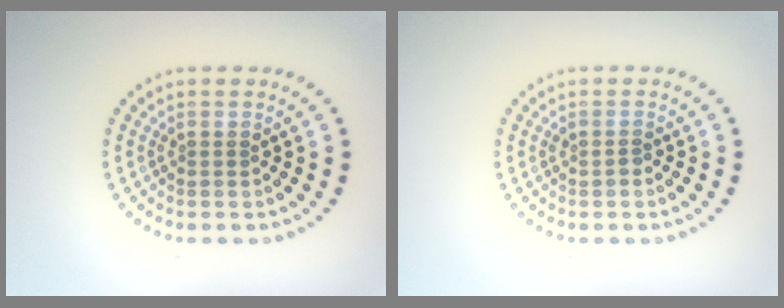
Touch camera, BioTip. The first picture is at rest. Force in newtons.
{"total": 0.6, "press": 0.6, "slide": 0.2}